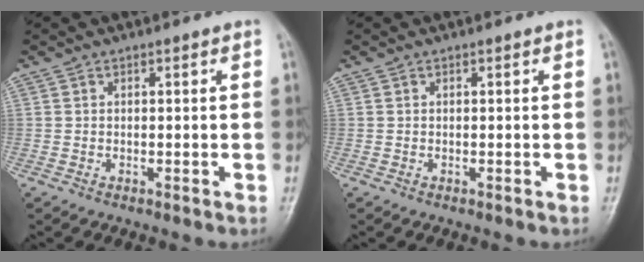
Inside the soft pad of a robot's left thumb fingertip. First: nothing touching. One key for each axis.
{"total": 0.0}